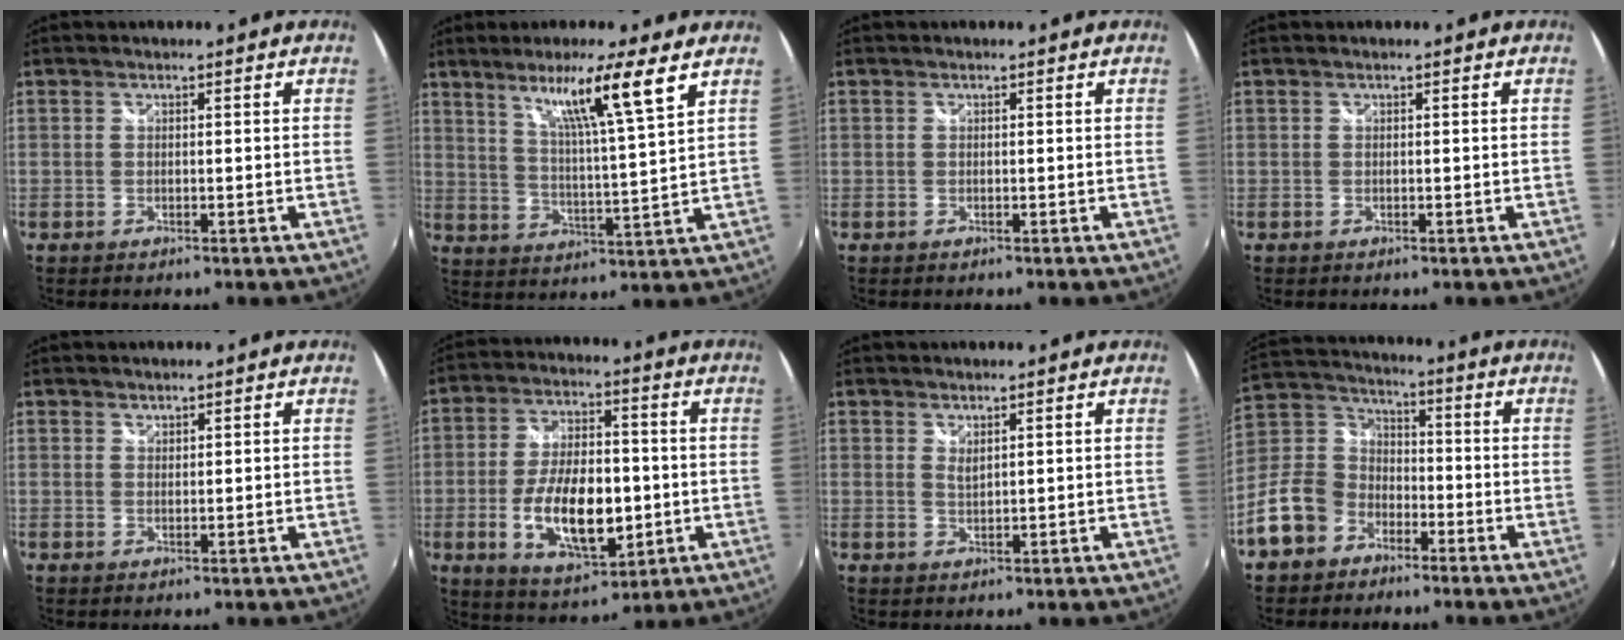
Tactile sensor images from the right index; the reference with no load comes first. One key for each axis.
{"total": 10.9, "fx": 6.7, "fy": -1.1, "fz": 8.5, "tx": -0.134, "ty": -0.003, "tz": 0.113}
{"total": 0.0}
{"total": 0.0}
{"total": 0.8, "fx": 0.7, "fy": 0.3, "fz": 0.0, "tx": 0.002, "ty": 0.001, "tz": 0.013}
{"total": 15.3, "fx": -3.0, "fy": 7.3, "fz": 13.1, "tx": -0.250, "ty": -0.009, "tz": -0.039}
{"total": 1.4, "fx": 1.1, "fy": 0.3, "fz": 0.8, "tx": -0.014, "ty": -0.001, "tz": 0.018}
{"total": 14.3, "fx": -7.9, "fy": 10.7, "fz": 5.2, "tx": -0.141, "ty": 0.037, "tz": -0.141}